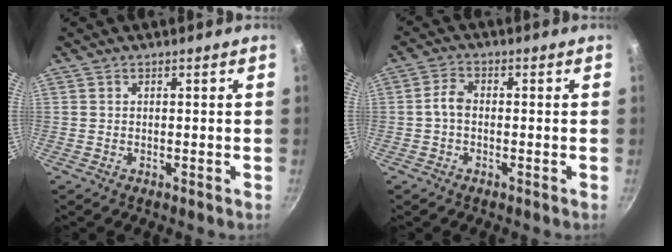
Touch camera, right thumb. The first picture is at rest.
{"total": 3.1, "force": [-0.6, 2.0, 2.3], "torque": [-0.044, 0.018, -0.018]}